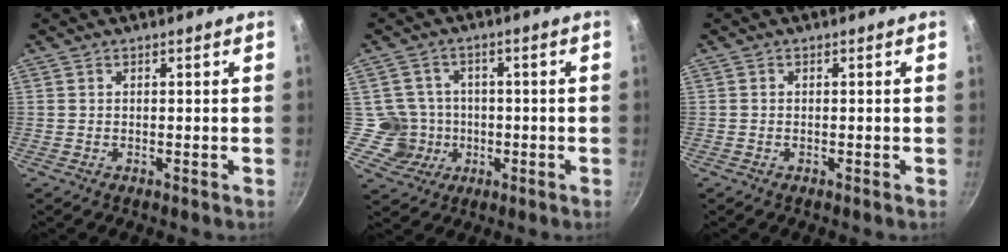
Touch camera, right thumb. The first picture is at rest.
{"total": 6.7, "force": [-1.0, 6.6, 0.6], "torque": [0.021, 0.021, -0.016]}
{"total": 0.0}